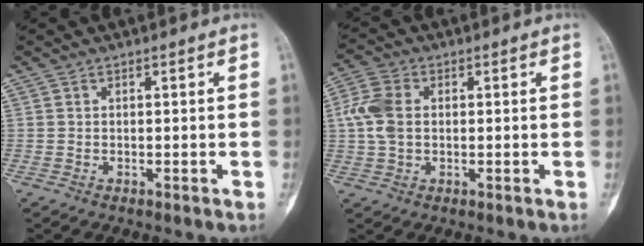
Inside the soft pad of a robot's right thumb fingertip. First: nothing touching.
{"total": 7.0, "force": [0.6, 4.8, 5.1], "torque": [-0.122, 0.014, 0.008]}